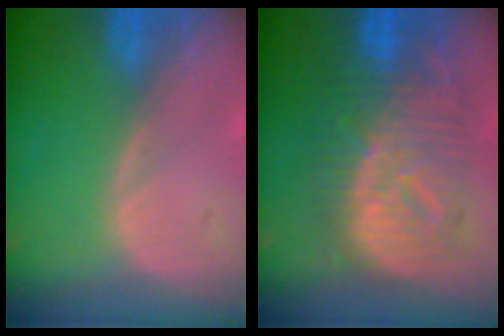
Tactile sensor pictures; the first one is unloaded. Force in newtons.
{"total": 12.5, "press": 12.4, "slide": 1.1}